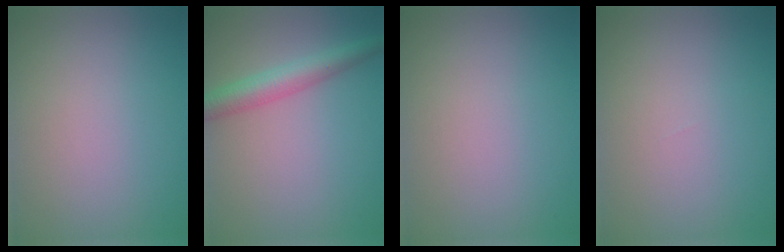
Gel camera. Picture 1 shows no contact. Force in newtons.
{"total": 3.8, "press": 3.8, "slide": 0.1}
{"total": 0.0}
{"total": 0.0}